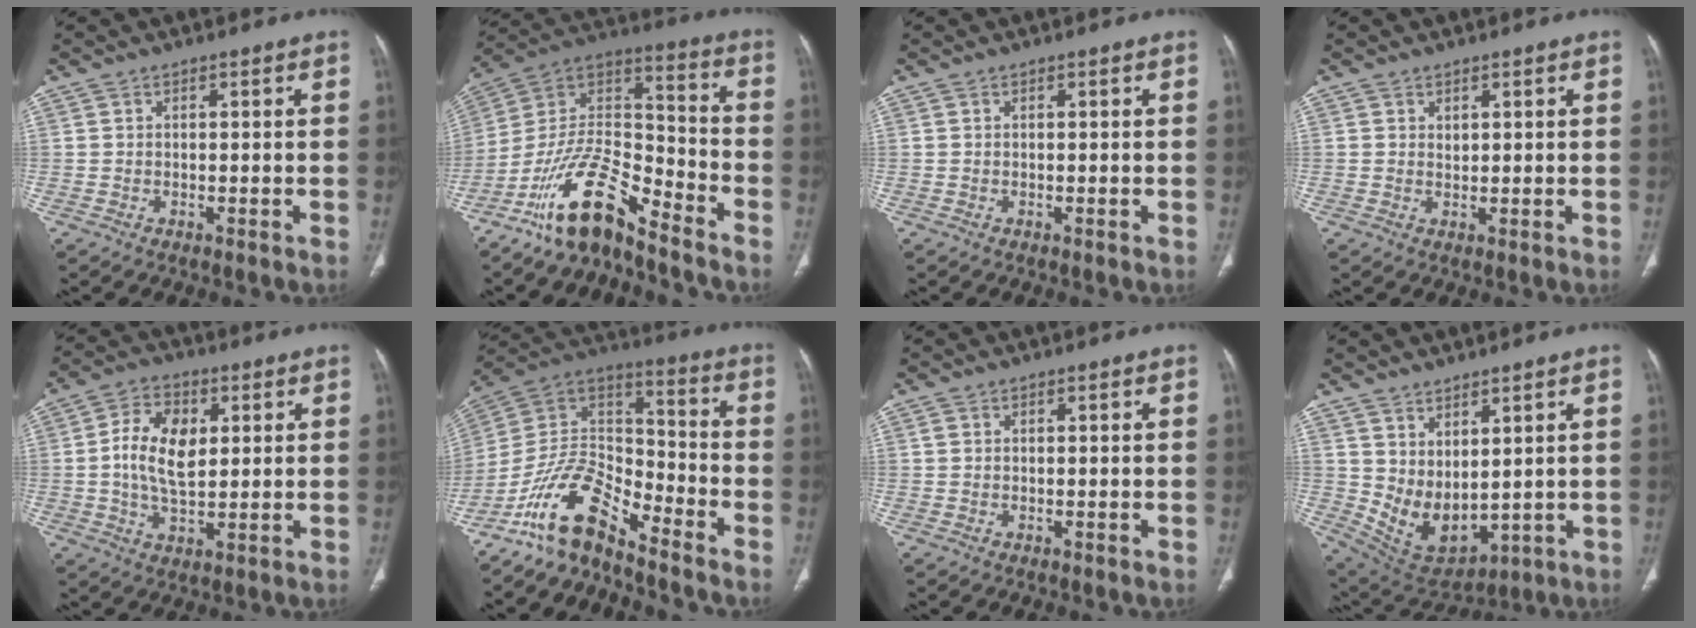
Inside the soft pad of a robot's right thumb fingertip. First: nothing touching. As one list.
[{"total": 15.4, "force": [-11.6, 4.6, 9.0], "torque": [-0.154, 0.097, -0.219]}, {"total": 0.0}, {"total": 1.0, "force": [0.7, 0.7, 0.2], "torque": [0.009, -0.004, 0.010]}, {"total": 10.1, "force": [1.4, 5.9, 8.0], "torque": [-0.135, -0.001, 0.026]}, {"total": 13.4, "force": [-10.6, 4.6, 6.6], "torque": [-0.109, 0.100, -0.210]}, {"total": 0.5, "force": [0.1, 0.5, 0.2], "torque": [-0.003, 0.005, 0.003]}, {"total": 9.3, "force": [3.0, 5.8, 6.6], "torque": [-0.091, -0.030, 0.089]}]